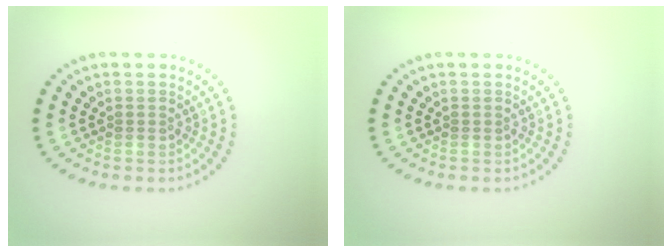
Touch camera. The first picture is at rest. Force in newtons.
{"total": 0.0}